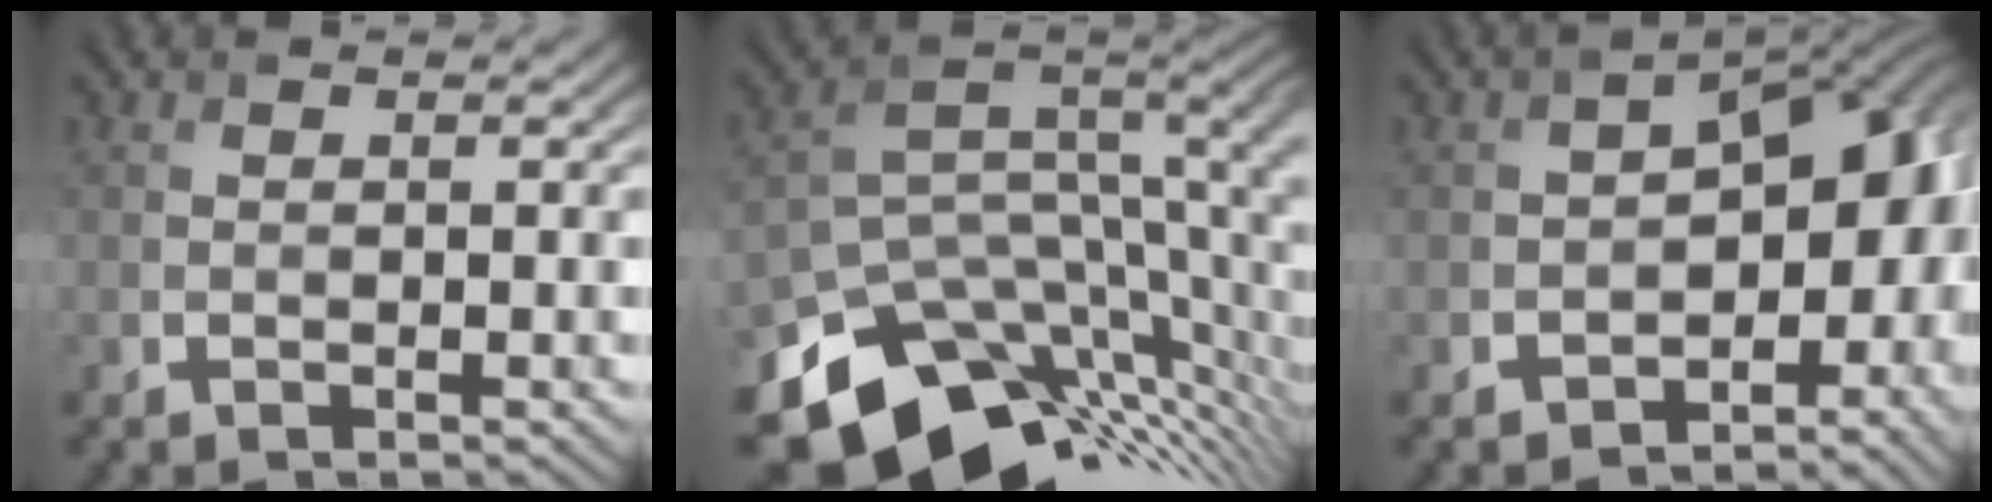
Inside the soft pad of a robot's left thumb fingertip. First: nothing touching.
{"total": 13.2, "force": [-5.2, 8.2, 8.9], "torque": [-0.181, -0.038, -0.063]}
{"total": 12.2, "force": [-2.6, 7.4, 9.4], "torque": [-0.105, -0.021, -0.029]}